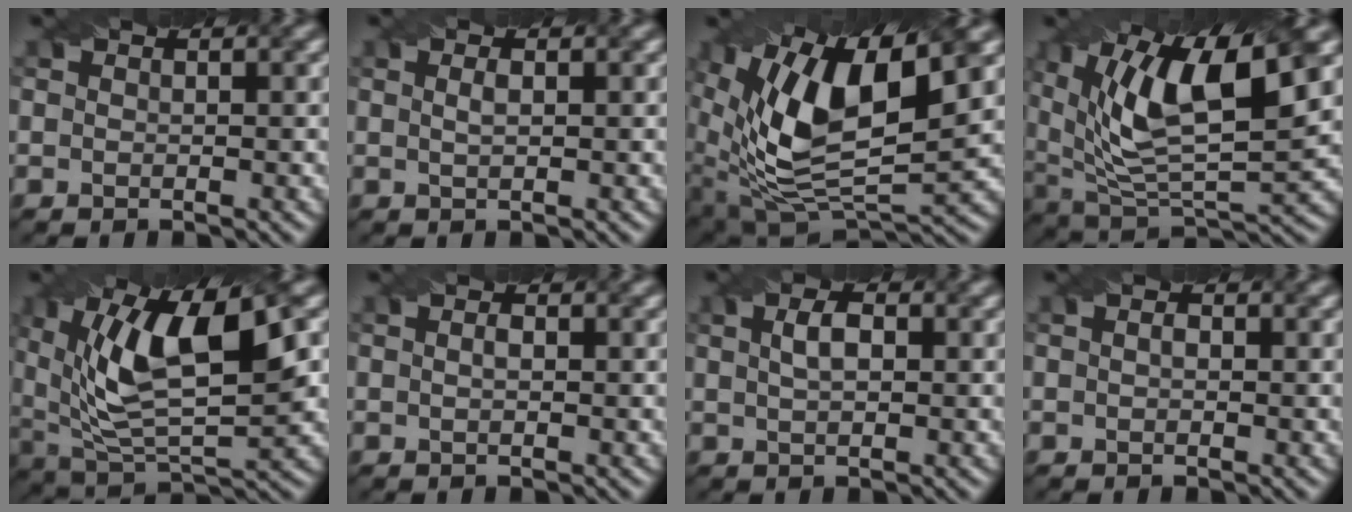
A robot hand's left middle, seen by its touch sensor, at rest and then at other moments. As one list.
[{"total": 0.9, "force": [0.2, 0.3, 0.9], "torque": [-0.018, 0.003, 0.004]}, {"total": 14.6, "force": [4.1, 6.8, 12.2], "torque": [-0.228, 0.006, 0.075]}, {"total": 13.2, "force": [5.1, 5.0, 11.1], "torque": [-0.199, 0.004, 0.088]}, {"total": 11.3, "force": [3.2, 4.5, 9.8], "torque": [-0.173, 0.001, 0.054]}, {"total": 0.9, "force": [0.1, 0.4, 0.8], "torque": [-0.008, -0.009, 0.002]}, {"total": 2.3, "force": [0.6, 1.1, 2.0], "torque": [-0.040, 0.004, 0.011]}, {"total": 1.0, "force": [0.2, 0.7, 0.7], "torque": [-0.008, -0.005, -0.002]}]